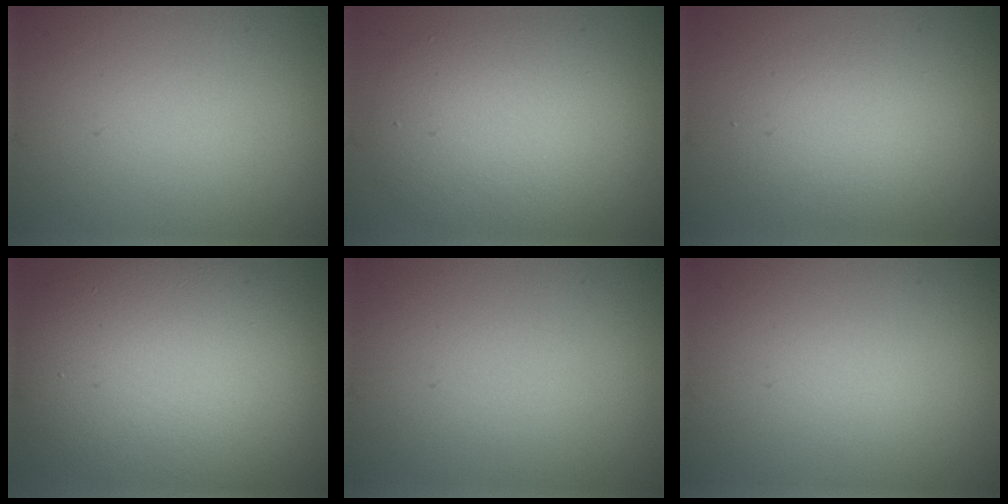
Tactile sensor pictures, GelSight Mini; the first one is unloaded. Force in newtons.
{"total": 6.0, "press": 6.0, "slide": 0.3}
{"total": 3.2, "press": 3.2, "slide": 0.3}
{"total": 12.4, "press": 12.4, "slide": 0.9}
{"total": 0.0}
{"total": 0.0}